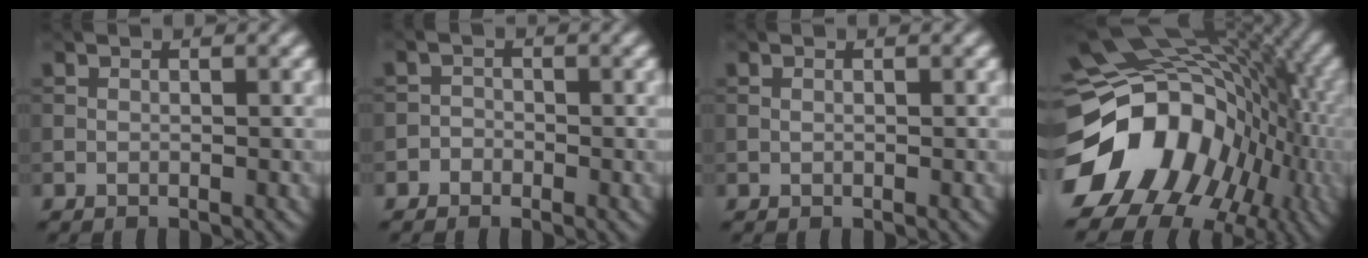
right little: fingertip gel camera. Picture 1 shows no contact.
{"total": 1.1, "force": [-0.7, 0.9, 0.0], "torque": [0.013, 0.001, -0.019]}
{"total": 0.0}
{"total": 17.5, "force": [-4.8, 13.3, 10.4], "torque": [-0.197, -0.016, -0.093]}